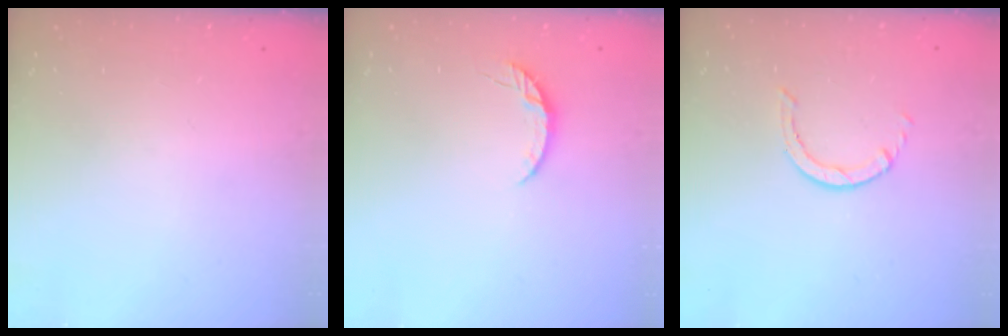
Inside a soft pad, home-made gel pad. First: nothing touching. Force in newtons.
{"total": 4.6, "press": 4.6, "slide": 0.6}
{"total": 0.6, "press": 0.6, "slide": 0.1}